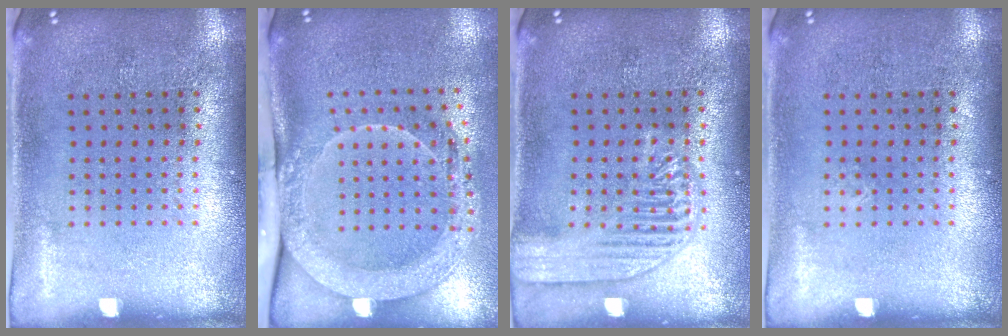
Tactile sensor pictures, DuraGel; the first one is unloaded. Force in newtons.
{"total": 2.2, "press": 2.1, "slide": 0.7}
{"total": 3.0, "press": 3.0, "slide": 0.3}
{"total": 0.0}